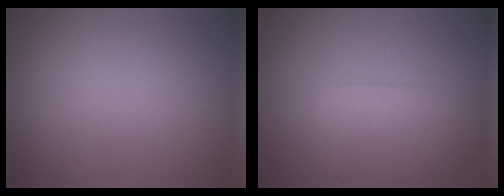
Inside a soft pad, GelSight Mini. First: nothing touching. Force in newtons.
{"total": 4.5, "press": 4.5, "slide": 0.3}